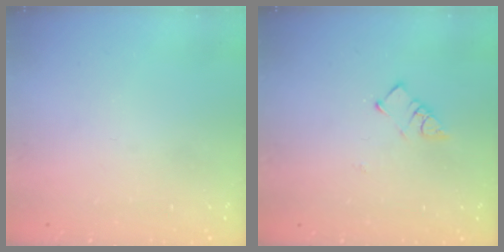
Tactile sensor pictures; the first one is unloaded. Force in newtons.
{"total": 3.7, "press": 3.7, "slide": 0.2}